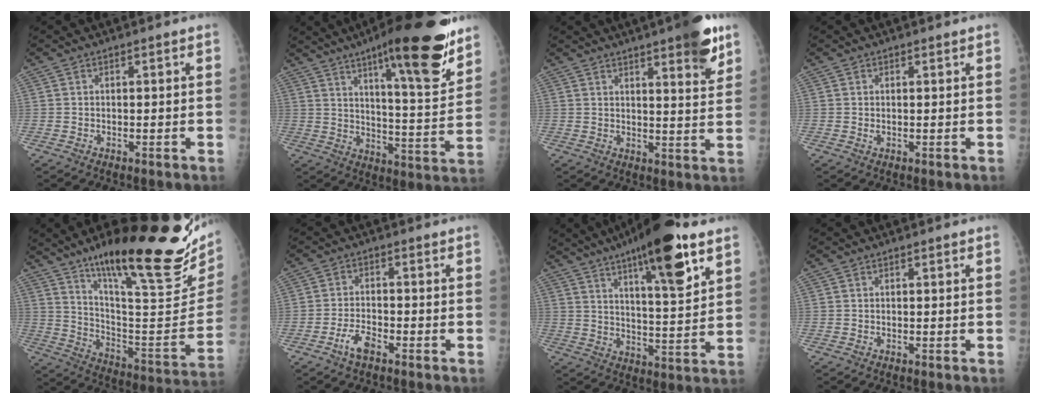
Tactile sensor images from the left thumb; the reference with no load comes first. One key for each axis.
{"total": 21.4, "fx": 13.9, "fy": 3.9, "fz": 15.8, "tx": -0.205, "ty": -0.073, "tz": 0.211}
{"total": 9.9, "fx": 6.2, "fy": 1.9, "fz": 7.5, "tx": -0.081, "ty": -0.032, "tz": 0.079}
{"total": 0.5, "fx": 0.2, "fy": 0.4, "fz": 0.3, "tx": -0.004, "ty": -0.002, "tz": 0.004}
{"total": 33.1, "fx": 19.1, "fy": 8.5, "fz": 25.6, "tx": -0.309, "ty": -0.055, "tz": 0.306}
{"total": 4.1, "fx": -2.6, "fy": 1.7, "fz": 2.7, "tx": -0.054, "ty": 0.016, "tz": -0.048}
{"total": 18.1, "fx": 10.5, "fy": 4.0, "fz": 14.2, "tx": -0.200, "ty": -0.043, "tz": 0.164}
{"total": 0.0}